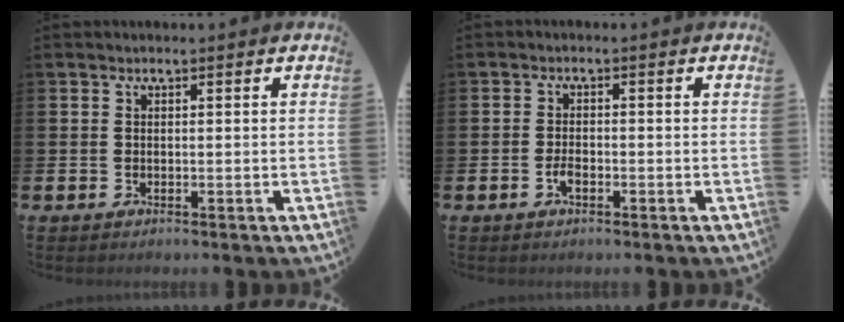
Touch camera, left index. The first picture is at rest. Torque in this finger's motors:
{"motor_torque": [0.37, 0.31, 0.04, 0.07]}